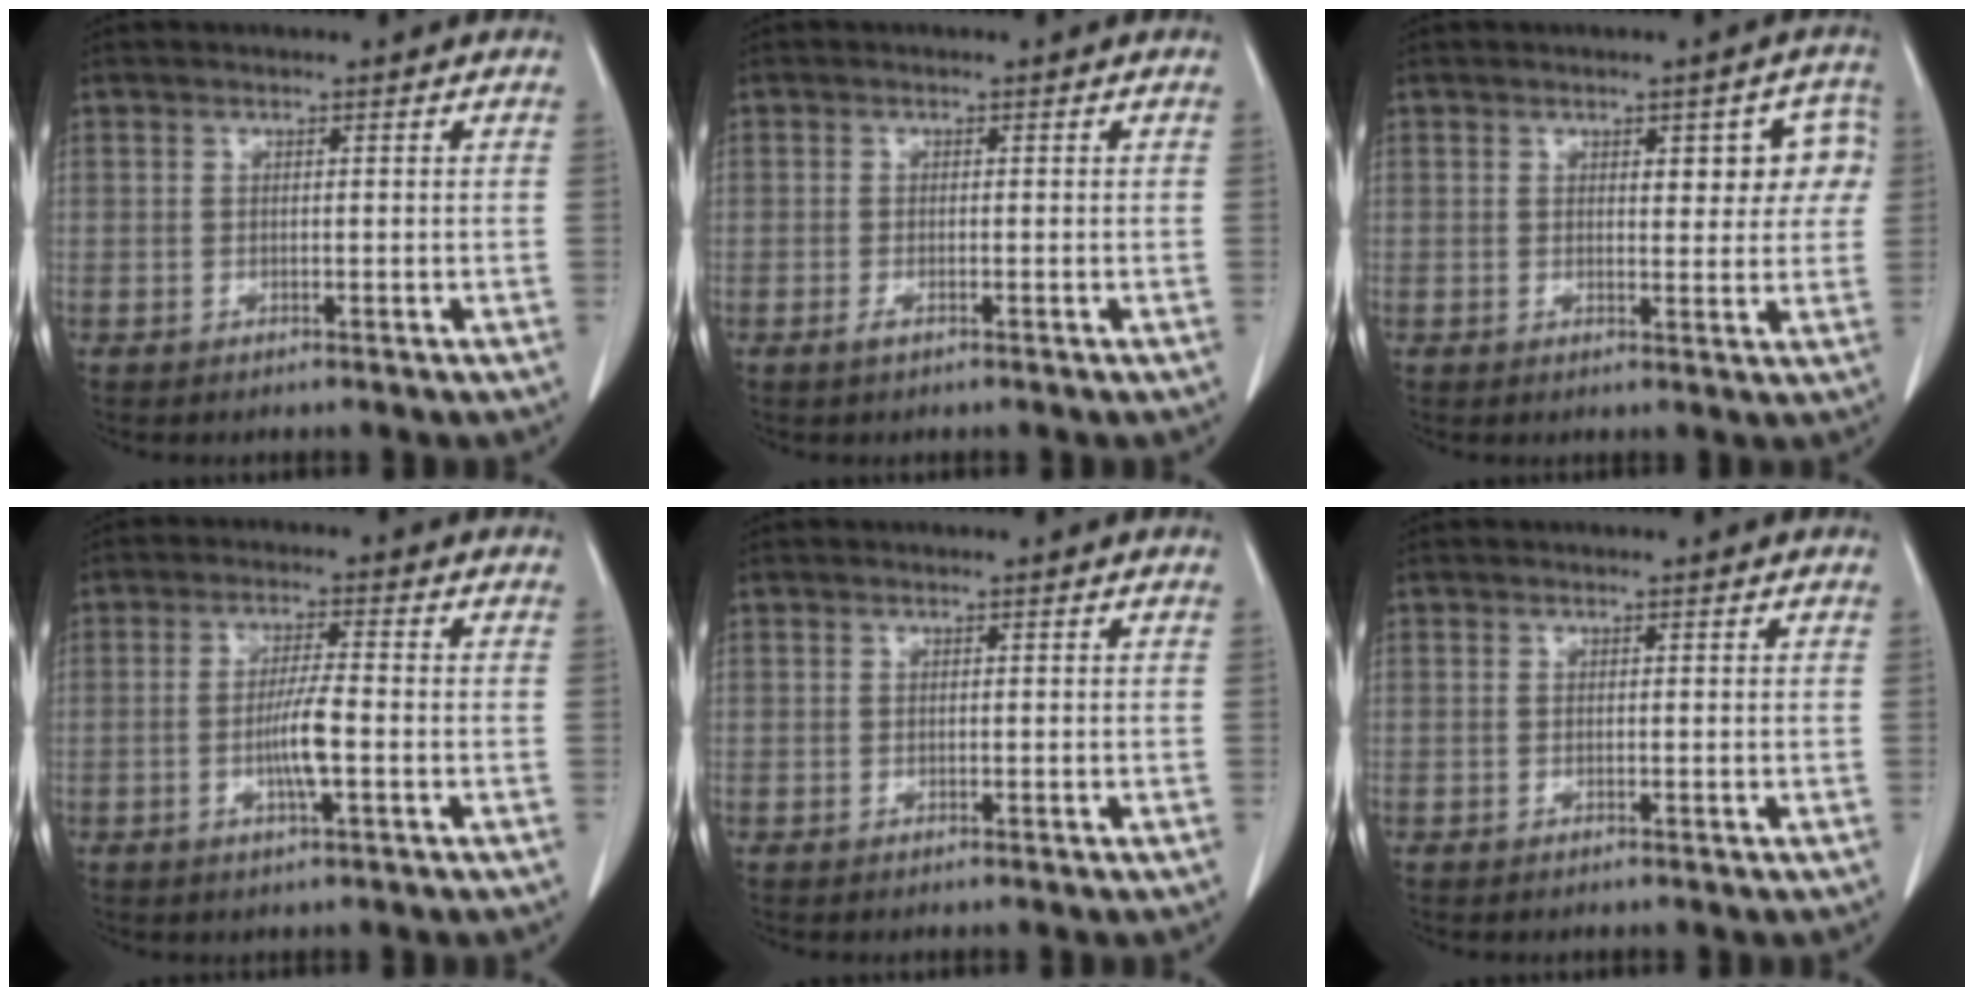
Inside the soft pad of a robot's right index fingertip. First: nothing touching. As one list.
[{"total": 1.0, "force": [-0.7, 0.2, 0.7], "torque": [-0.015, -0.001, -0.011]}, {"total": 4.7, "force": [1.7, 2.4, 3.6], "torque": [-0.026, 0.011, 0.020]}, {"total": 5.1, "force": [-1.3, 0.2, 4.9], "torque": [-0.096, -0.004, -0.024]}, {"total": 0.0}, {"total": 0.0}]